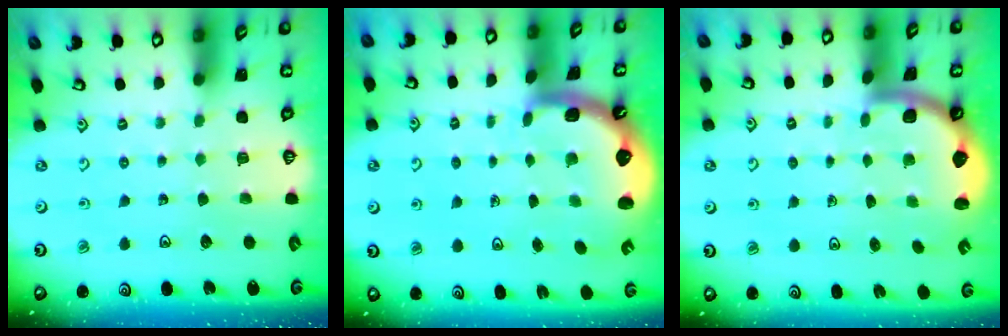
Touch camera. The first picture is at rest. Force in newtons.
{"total": 3.4, "press": 2.5, "slide": 2.3}
{"total": 1.9, "press": 1.9, "slide": 0.3}